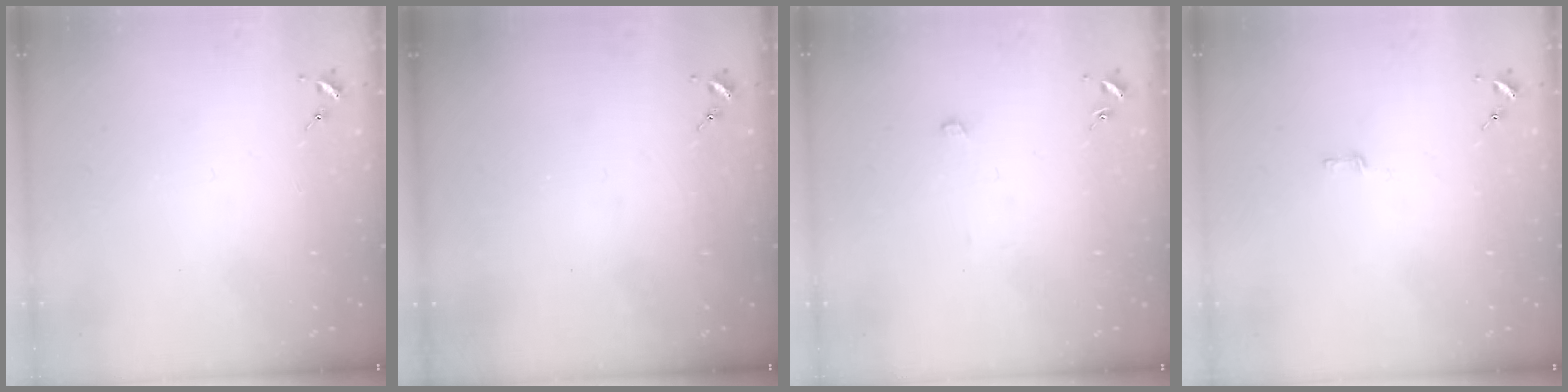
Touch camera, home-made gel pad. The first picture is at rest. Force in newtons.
{"total": 0.0}
{"total": 2.9, "press": 2.9, "slide": 0.1}
{"total": 3.0, "press": 3.0, "slide": 0.2}